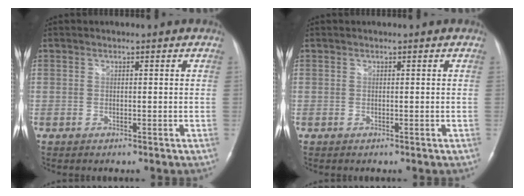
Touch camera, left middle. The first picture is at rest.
{"total": 0.0}